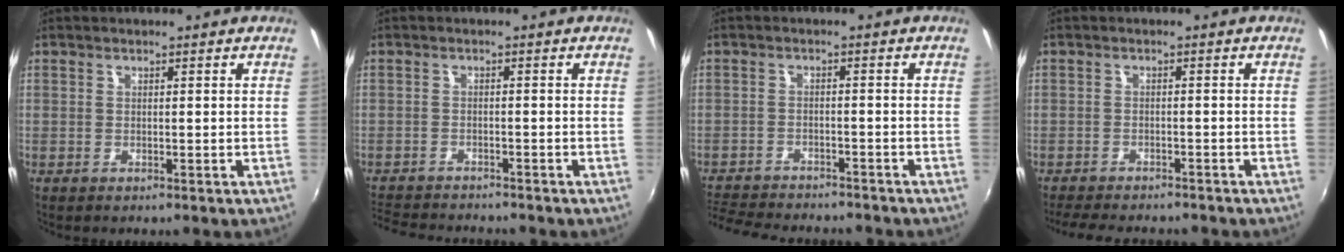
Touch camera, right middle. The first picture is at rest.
{"total": 8.1, "force": [-7.6, 1.5, 2.3], "torque": [-0.069, -0.011, -0.127]}
{"total": 12.1, "force": [-10.9, 3.0, 4.3], "torque": [-0.111, -0.012, -0.170]}
{"total": 8.9, "force": [-7.9, 2.0, 3.5], "torque": [-0.087, -0.013, -0.119]}